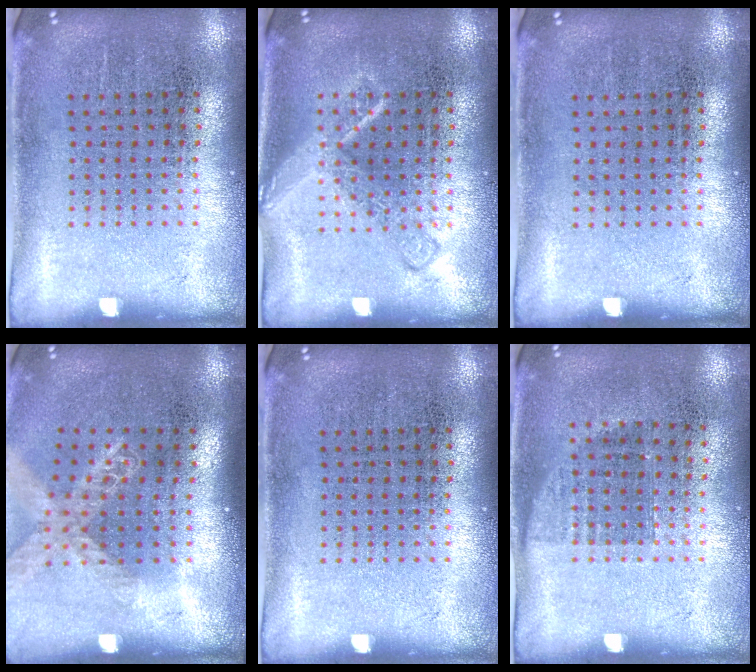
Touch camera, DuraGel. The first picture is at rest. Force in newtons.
{"total": 2.2, "press": 2.2, "slide": 0.3}
{"total": 0.0}
{"total": 1.5, "press": 1.3, "slide": 0.8}
{"total": 0.0}
{"total": 0.8, "press": 0.7, "slide": 0.4}